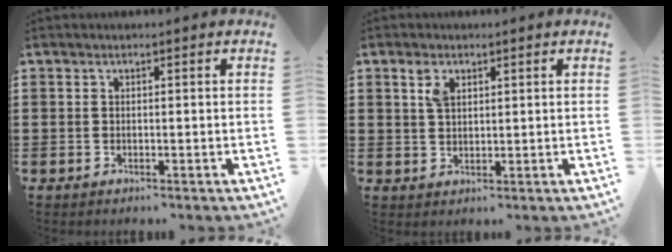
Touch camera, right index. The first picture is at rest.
{"total": 2.9, "force": [1.4, 1.5, 2.0], "torque": [-0.046, 0.005, 0.026]}